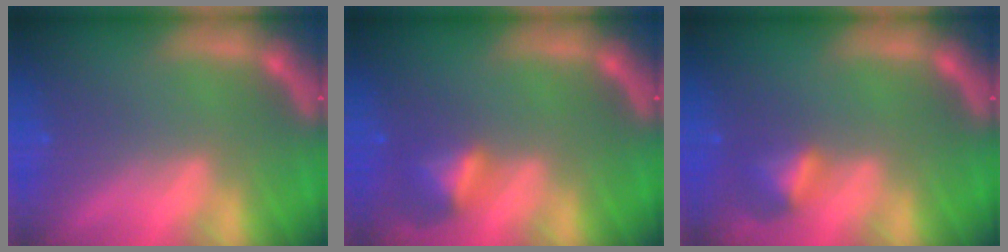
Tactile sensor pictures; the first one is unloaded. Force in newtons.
{"total": 2.9}
{"total": 2.4}